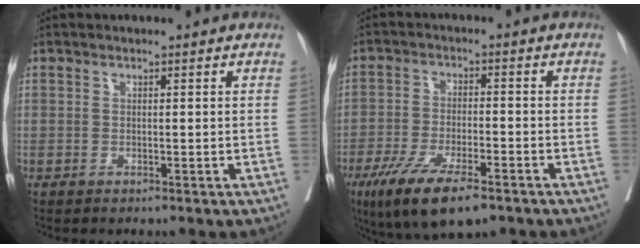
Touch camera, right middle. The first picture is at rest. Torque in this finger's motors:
{"motor_torque": [1.38, -0.76, 0.27, 0.16]}